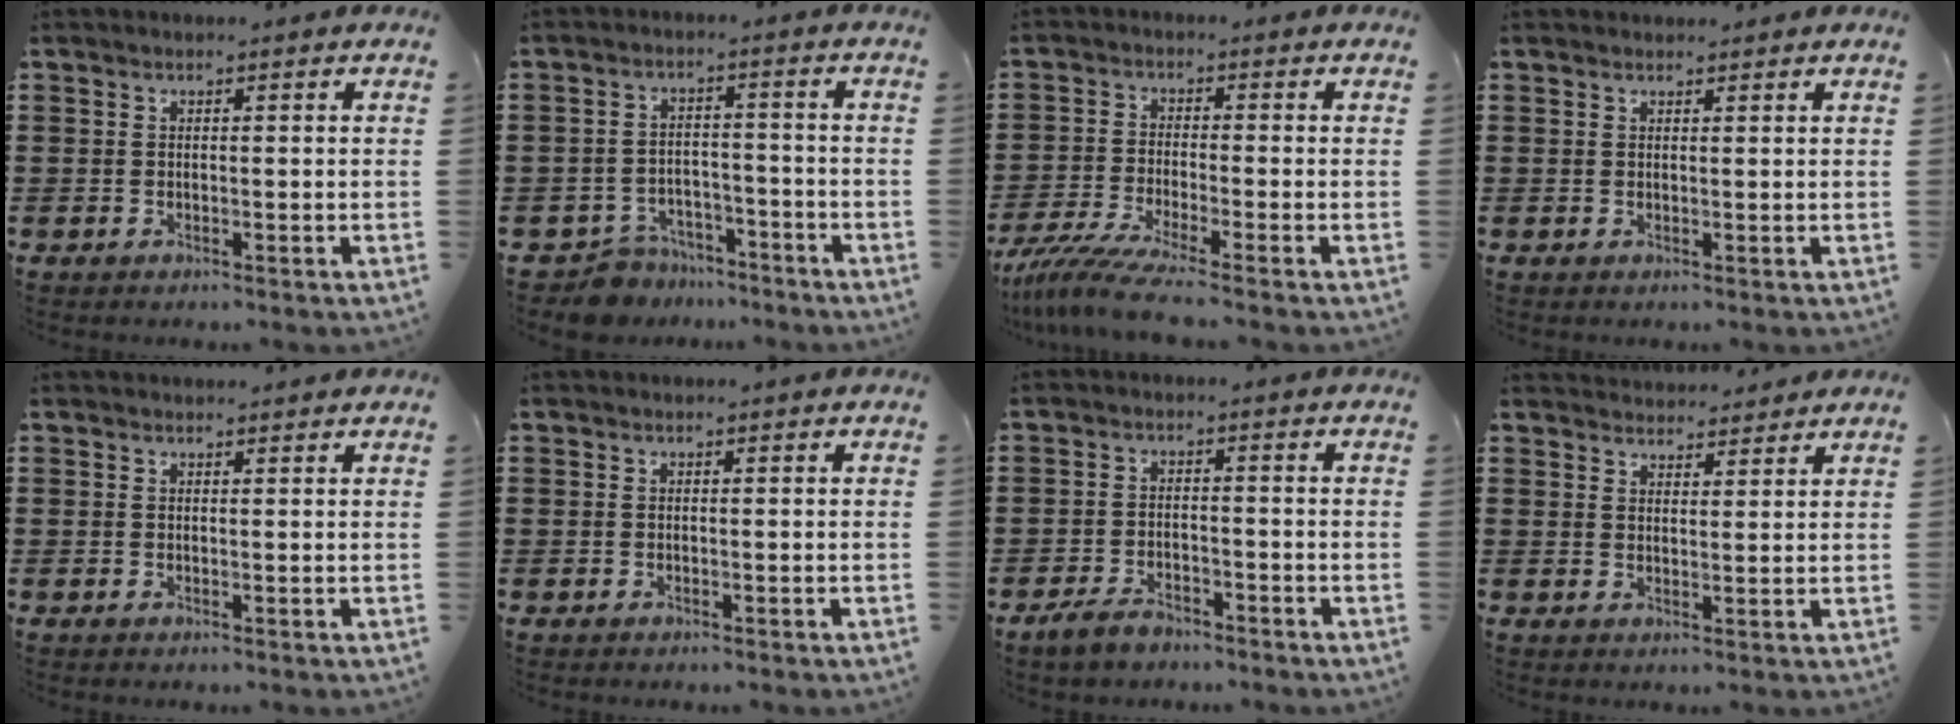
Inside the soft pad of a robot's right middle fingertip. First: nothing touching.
{"total": 6.0, "force": [-5.7, 1.6, 0.4], "torque": [-0.026, 0.012, -0.122]}
{"total": 5.8, "force": [-4.7, -0.3, 3.3], "torque": [-0.090, -0.030, -0.097]}
{"total": 0.9, "force": [0.9, 0.0, 0.0], "torque": [-0.003, -0.001, 0.017]}
{"total": 0.8, "force": [0.8, -0.1, 0.1], "torque": [-0.003, 0.000, 0.016]}
{"total": 0.0}
{"total": 2.9, "force": [-2.4, 1.2, 1.1], "torque": [-0.028, 0.005, -0.051]}
{"total": 3.2, "force": [3.1, 0.4, -0.4], "torque": [0.000, -0.007, 0.060]}